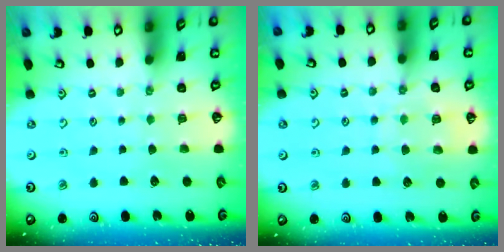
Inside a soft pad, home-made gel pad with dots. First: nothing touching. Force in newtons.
{"total": 8.9, "press": 8.9, "slide": 0.5}